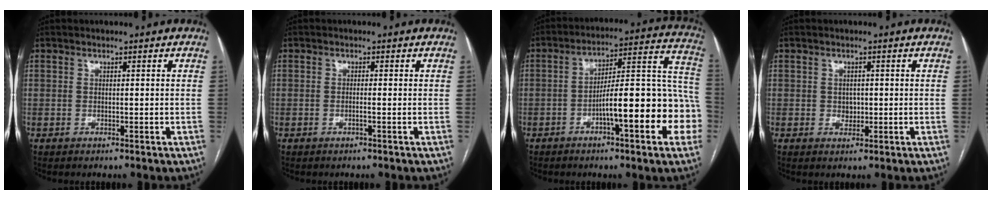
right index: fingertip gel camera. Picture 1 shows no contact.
{"total": 0.8, "force": [-0.4, -0.1, 0.7], "torque": [-0.011, 0.001, -0.007]}
{"total": 17.9, "force": [-5.6, 3.0, 16.7], "torque": [-0.195, 0.040, -0.076]}
{"total": 1.6, "force": [-0.1, 1.3, 0.9], "torque": [-0.013, 0.001, 0.002]}